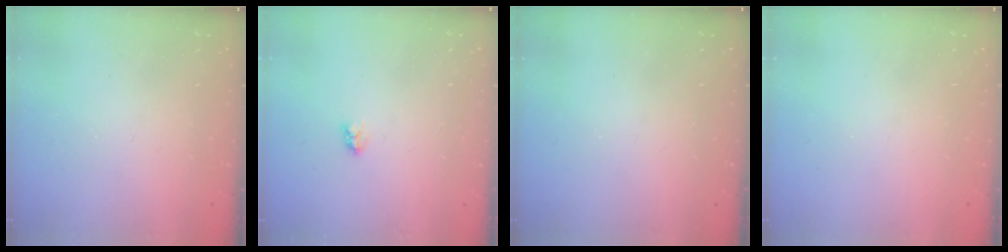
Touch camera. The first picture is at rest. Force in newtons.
{"total": 2.9, "press": 2.9, "slide": 0.3}
{"total": 0.0}
{"total": 0.0}